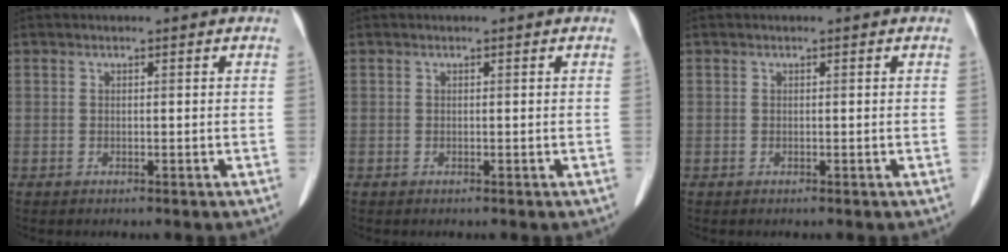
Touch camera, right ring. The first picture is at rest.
{"total": 0.0}
{"total": 0.0}